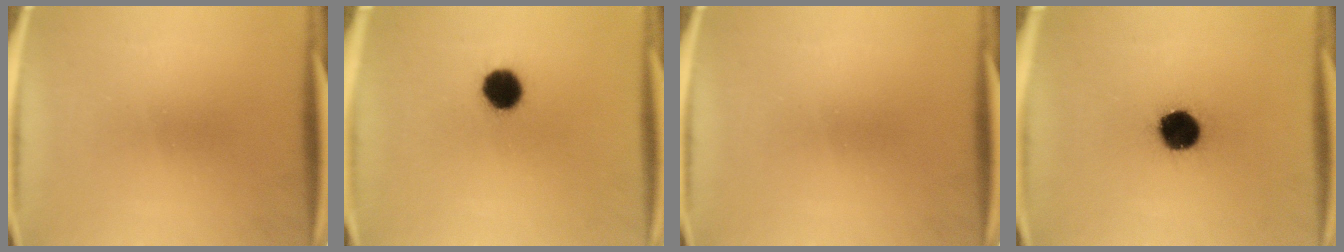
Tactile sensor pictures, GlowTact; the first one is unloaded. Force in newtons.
{"total": 8.4}
{"total": 0.0}
{"total": 12.9}